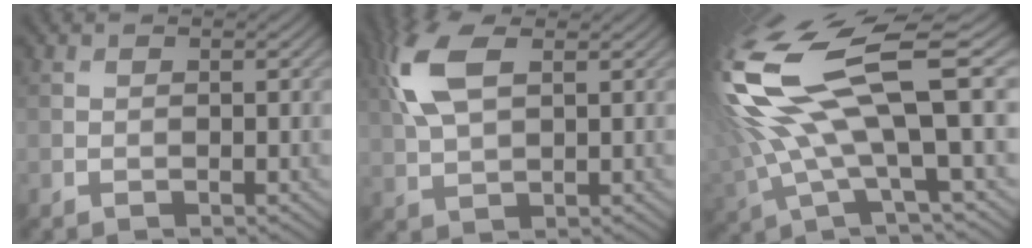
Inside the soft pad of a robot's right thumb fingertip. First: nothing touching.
{"total": 8.6, "force": [3.1, 4.1, 7.0], "torque": [-0.186, 0.019, 0.059]}
{"total": 17.0, "force": [3.0, 5.1, 15.9], "torque": [-0.377, 0.000, 0.064]}